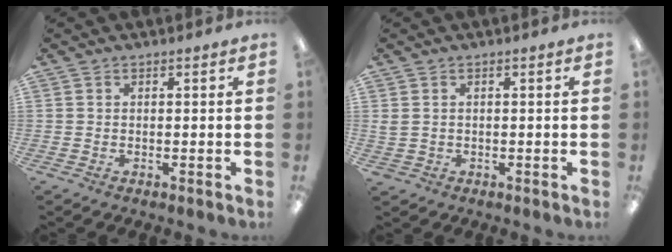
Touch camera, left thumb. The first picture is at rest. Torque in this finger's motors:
{"motor_torque": [-0.12, 0.17, 0.05, -0.06, 0.04]}